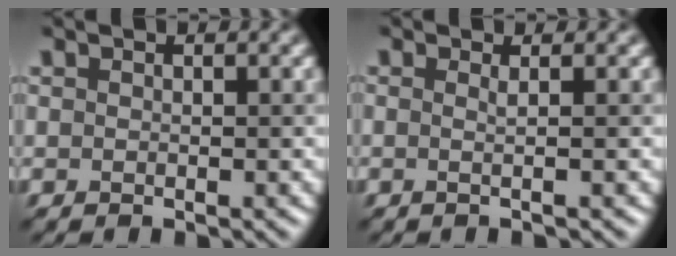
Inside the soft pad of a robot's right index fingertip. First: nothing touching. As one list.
[{"total": 1.5, "force": [0.2, 0.5, 1.4], "torque": [-0.016, -0.005, -0.016]}]